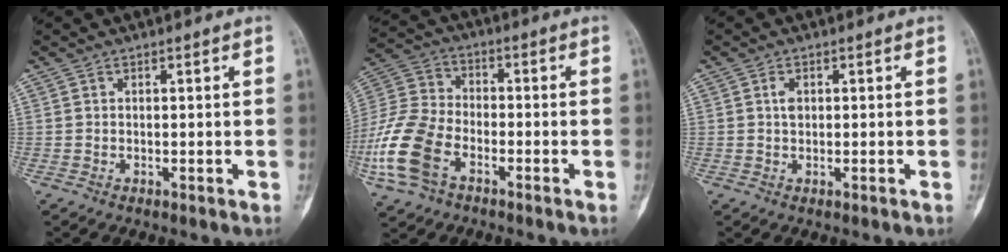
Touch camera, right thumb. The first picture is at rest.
{"total": 14.7, "force": [-6.0, 9.1, 9.9], "torque": [-0.216, 0.019, -0.126]}
{"total": 1.5, "force": [0.3, 1.0, 1.2], "torque": [-0.019, -0.001, 0.004]}